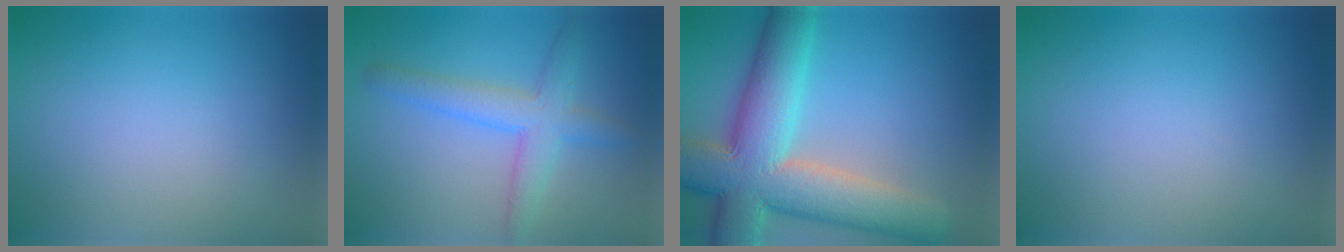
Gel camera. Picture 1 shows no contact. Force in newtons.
{"total": 4.0, "press": 3.9, "slide": 0.2}
{"total": 12.5, "press": 12.5, "slide": 1.1}
{"total": 0.0}